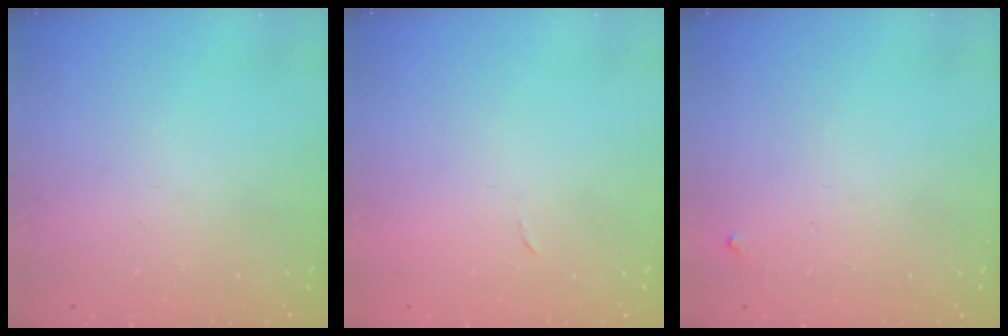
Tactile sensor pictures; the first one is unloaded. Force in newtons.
{"total": 2.3, "press": 2.3, "slide": 0.4}
{"total": 3.6, "press": 3.6, "slide": 0.4}